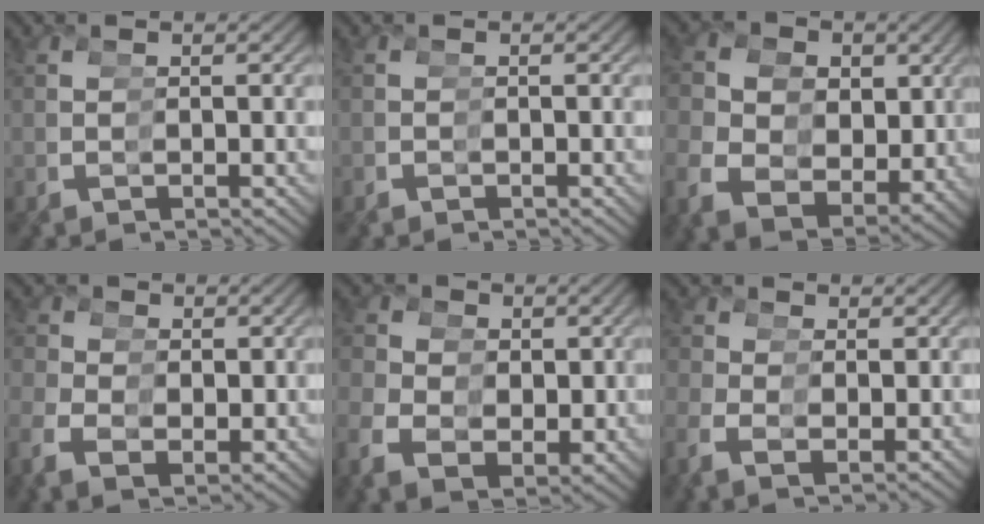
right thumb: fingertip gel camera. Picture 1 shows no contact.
{"total": 1.1, "force": [-0.7, 0.8, -0.4], "torque": [0.003, -0.008, -0.011]}
{"total": 10.0, "force": [0.8, 8.4, 5.5], "torque": [-0.100, -0.018, 0.026]}
{"total": 2.5, "force": [0.5, 2.4, 0.7], "torque": [-0.003, 0.000, 0.013]}
{"total": 5.7, "force": [0.5, 4.9, 2.7], "torque": [-0.048, -0.014, 0.021]}
{"total": 1.0, "force": [0.8, 0.6, -0.2], "torque": [0.018, 0.013, 0.009]}